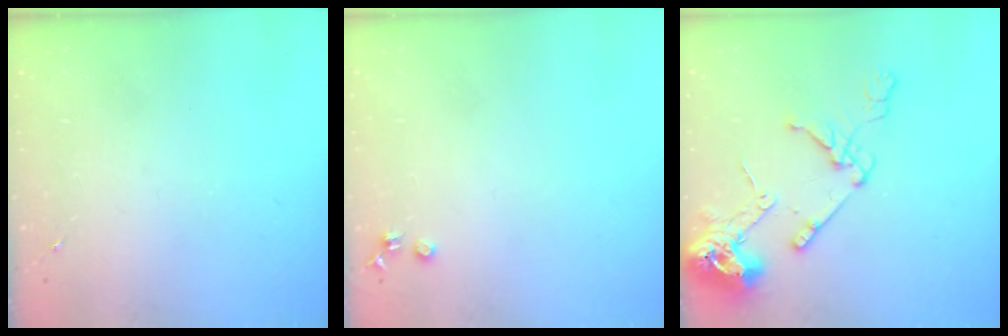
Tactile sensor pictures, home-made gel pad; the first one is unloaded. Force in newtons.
{"total": 3.5, "press": 3.5, "slide": 0.4}
{"total": 15.7, "press": 15.6, "slide": 2.0}